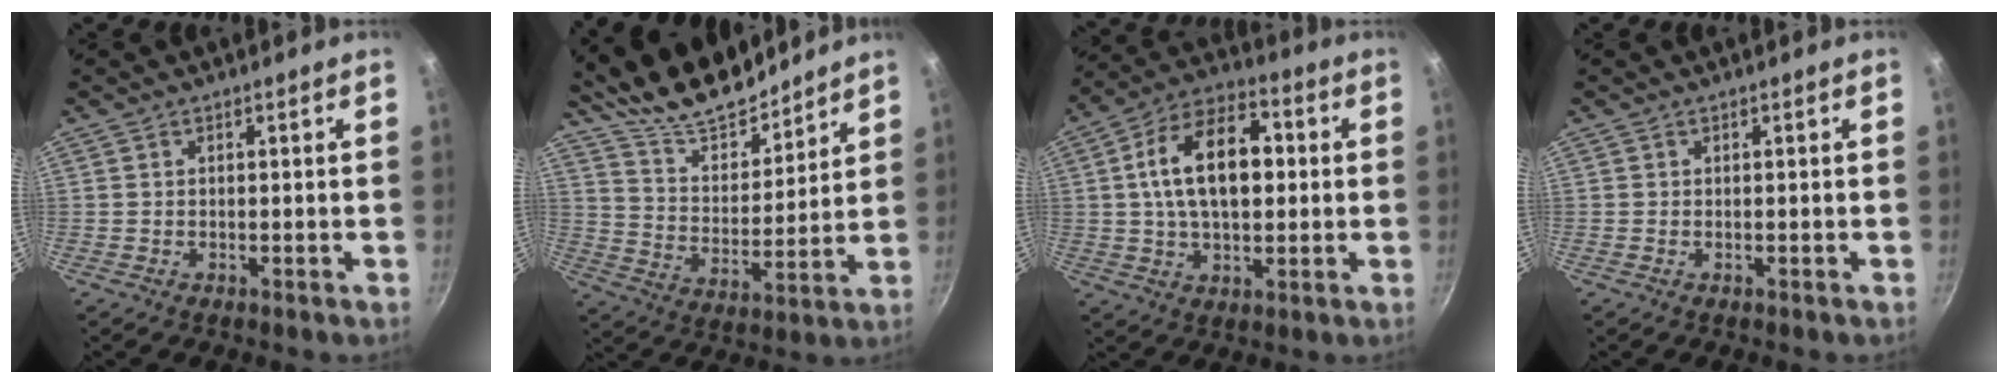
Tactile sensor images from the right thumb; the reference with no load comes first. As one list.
[{"total": 15.4, "force": [13.5, 5.1, 5.4], "torque": [-0.054, -0.096, 0.236]}, {"total": 16.7, "force": [1.9, 9.9, 13.3], "torque": [-0.196, 0.025, 0.018]}, {"total": 0.0}]